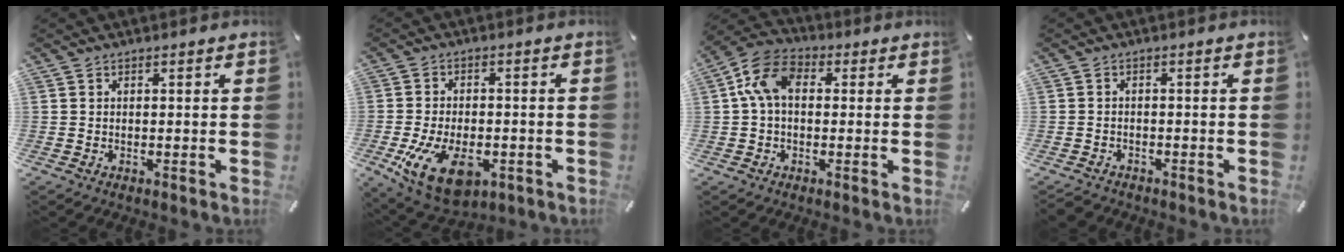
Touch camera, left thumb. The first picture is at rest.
{"total": 12.8, "force": [-4.4, 7.6, 9.3], "torque": [-0.181, 0.000, -0.076]}
{"total": 10.2, "force": [1.5, 7.1, 7.1], "torque": [-0.153, 0.017, 0.030]}
{"total": 2.1, "force": [-1.8, 1.0, 0.4], "torque": [-0.014, 0.009, -0.040]}